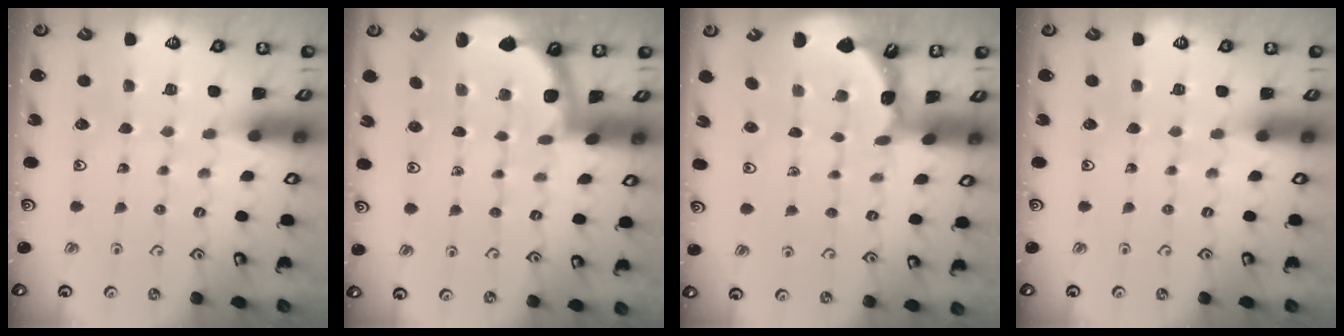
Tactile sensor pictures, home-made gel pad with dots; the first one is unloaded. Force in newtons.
{"total": 1.7, "press": 1.6, "slide": 0.1}
{"total": 1.7, "press": 1.7, "slide": 0.1}
{"total": 0.0}